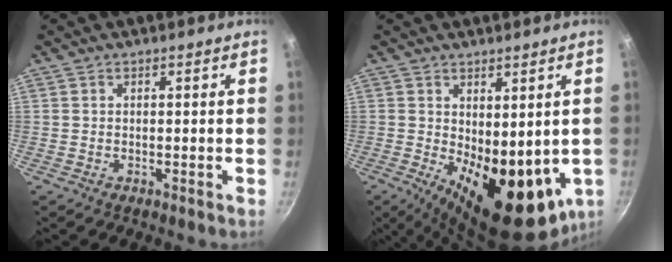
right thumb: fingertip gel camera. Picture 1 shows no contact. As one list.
[{"total": 16.6, "force": [-1.6, 8.1, 14.4], "torque": [-0.161, -0.030, -0.001]}]